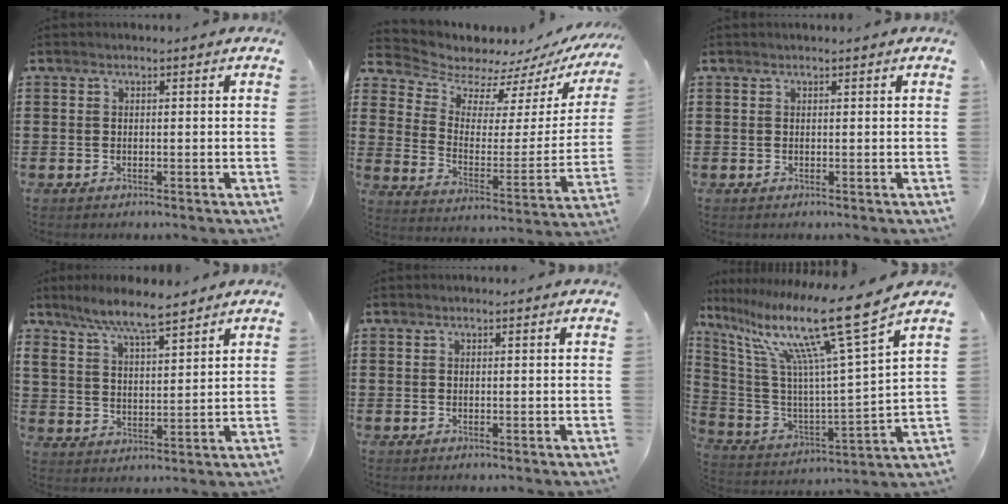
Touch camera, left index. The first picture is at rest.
{"total": 7.1, "force": [6.6, 2.6, 0.8], "torque": [-0.051, -0.055, 0.114]}
{"total": 0.0}
{"total": 6.8, "force": [5.9, 0.6, 3.2], "torque": [-0.082, -0.016, 0.106]}
{"total": 0.0}
{"total": 17.2, "force": [11.3, 1.4, 12.9], "torque": [-0.260, -0.067, 0.175]}